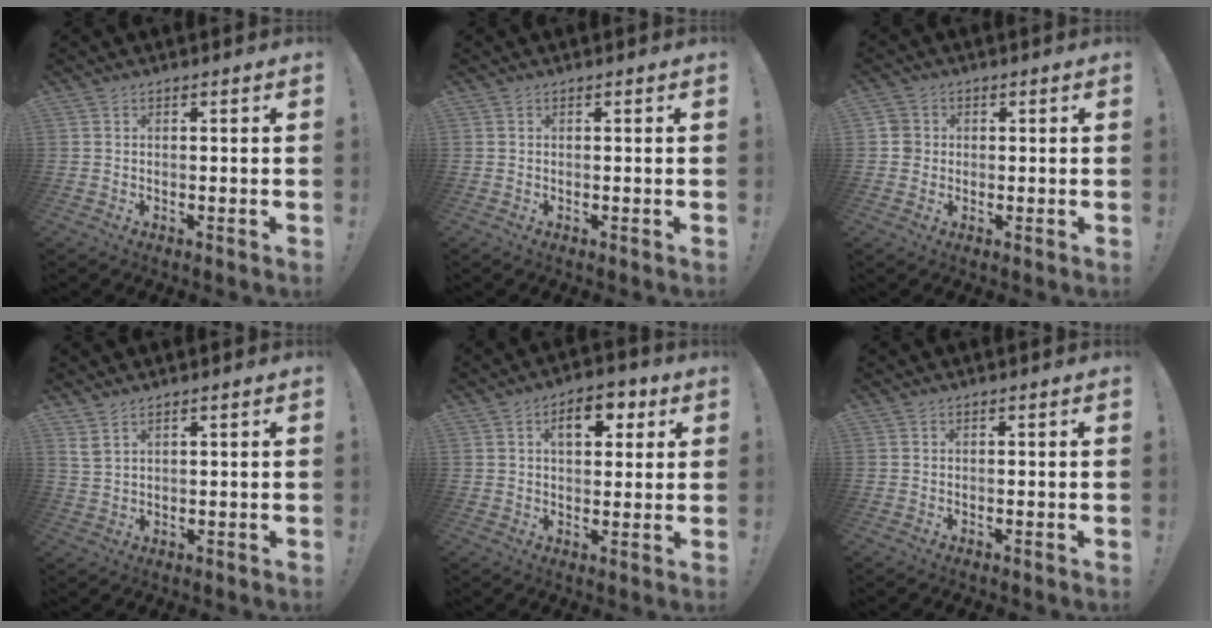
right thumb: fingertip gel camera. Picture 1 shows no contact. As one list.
[{"total": 0.0}, {"total": 3.4, "force": [-0.2, 3.2, 1.0], "torque": [-0.008, 0.008, -0.003]}, {"total": 3.1, "force": [2.3, 1.1, 1.8], "torque": [-0.044, -0.008, 0.046]}, {"total": 9.1, "force": [3.5, 5.3, 6.6], "torque": [-0.081, -0.002, 0.056]}, {"total": 0.0}]